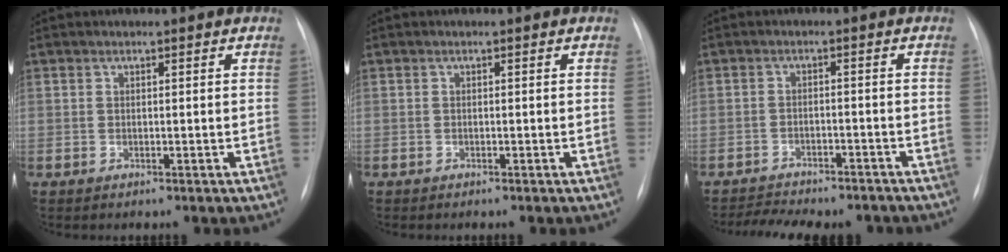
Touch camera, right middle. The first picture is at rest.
{"total": 0.0}
{"total": 10.3, "force": [-9.4, 2.9, 3.1], "torque": [-0.050, 0.012, -0.119]}